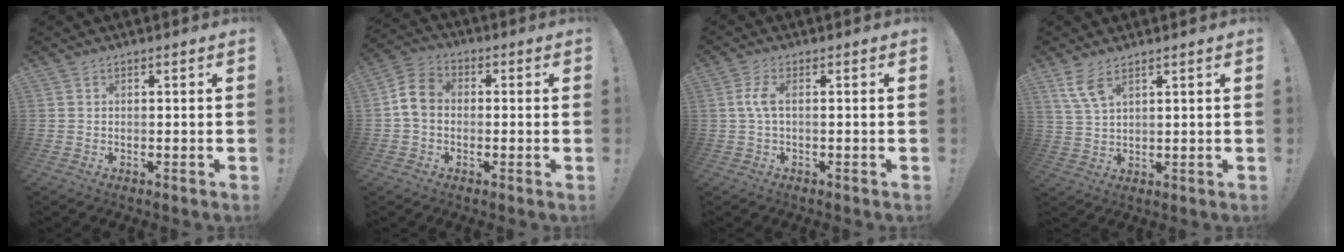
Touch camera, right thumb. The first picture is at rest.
{"total": 8.0, "force": [0.0, 6.2, 5.1], "torque": [-0.088, 0.018, 0.004]}
{"total": 4.2, "force": [0.1, 1.3, 4.0], "torque": [-0.084, 0.006, 0.001]}
{"total": 6.3, "force": [4.0, 2.1, 4.4], "torque": [-0.087, -0.017, 0.077]}